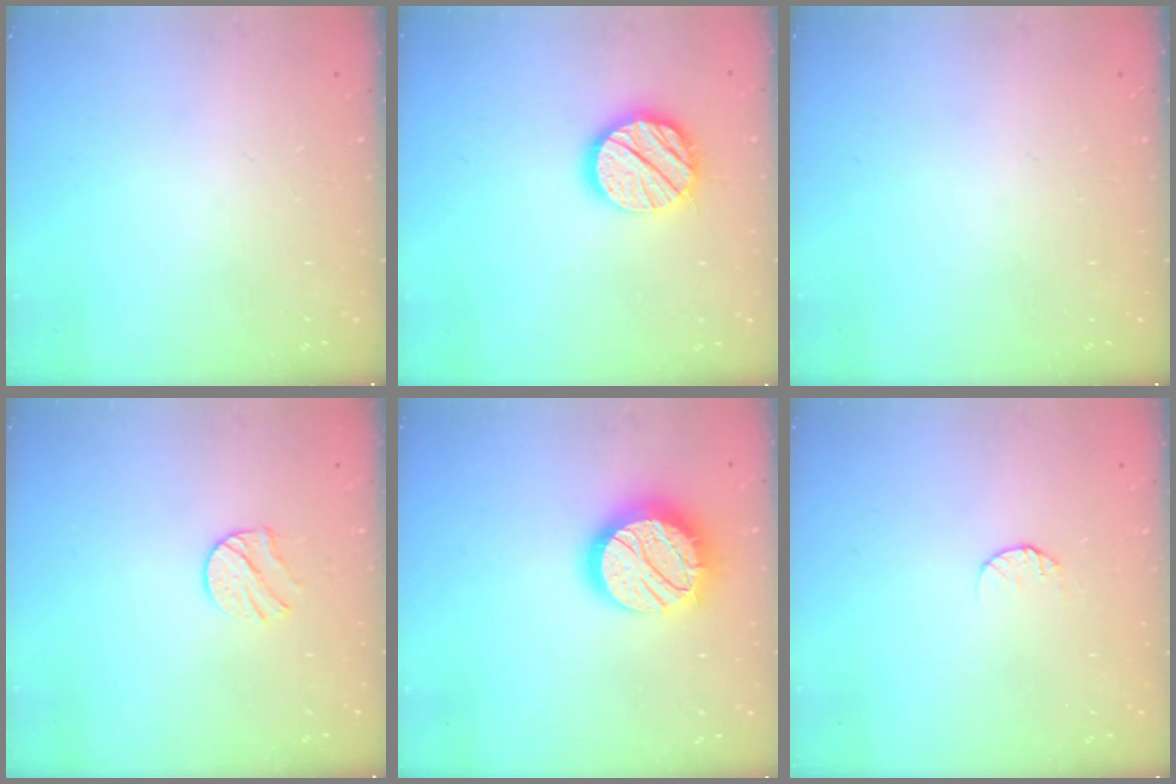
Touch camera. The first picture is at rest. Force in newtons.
{"total": 14.3, "press": 14.2, "slide": 2.0}
{"total": 0.0}
{"total": 7.9, "press": 7.8, "slide": 0.6}
{"total": 18.3, "press": 18.2, "slide": 1.0}
{"total": 5.4, "press": 5.4, "slide": 0.5}